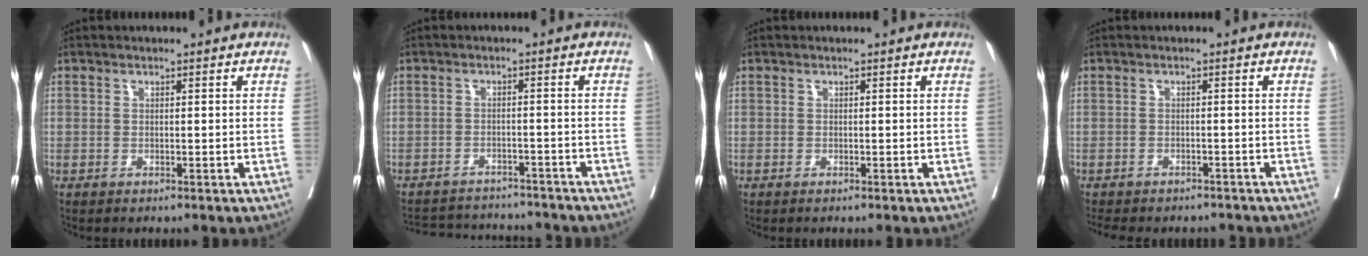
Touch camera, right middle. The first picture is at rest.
{"total": 13.5, "force": [-12.7, 3.2, 3.5], "torque": [-0.069, 0.005, -0.160]}
{"total": 0.0}
{"total": 9.3, "force": [-8.2, 3.2, 2.9], "torque": [-0.053, -0.001, -0.102]}